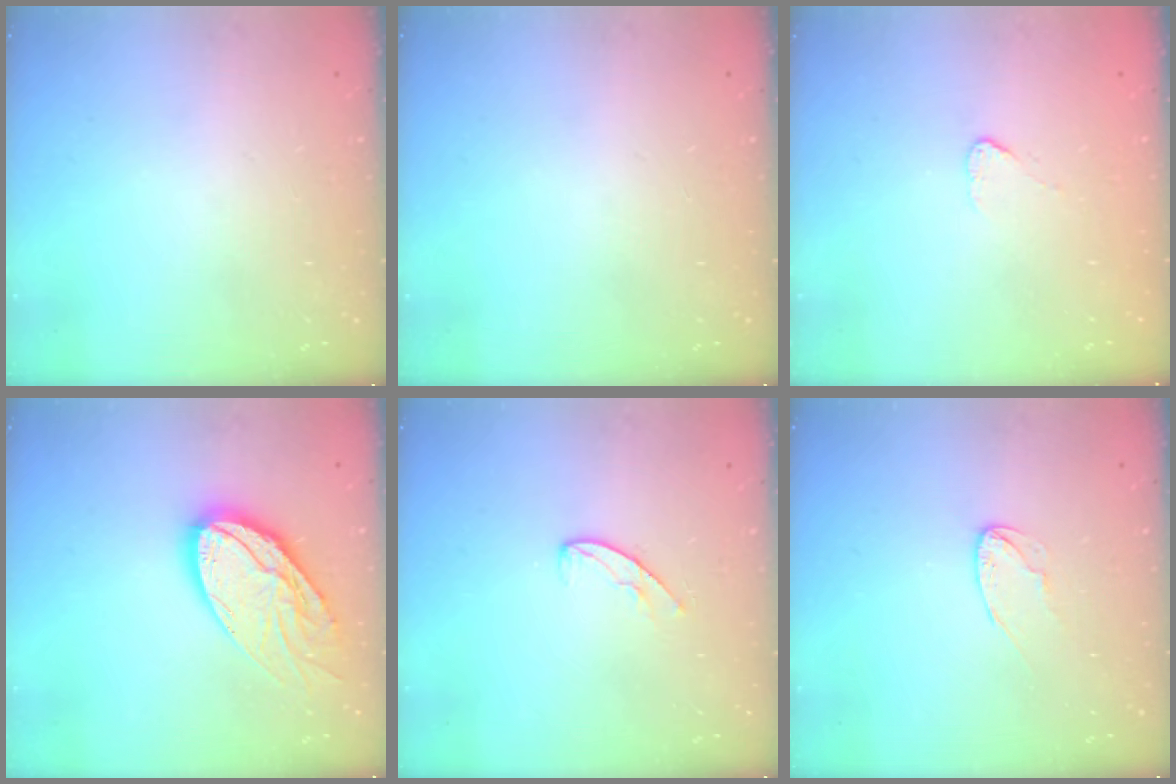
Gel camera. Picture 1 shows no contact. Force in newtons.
{"total": 0.0}
{"total": 2.7, "press": 2.7, "slide": 0.3}
{"total": 17.3, "press": 17.2, "slide": 1.6}
{"total": 6.4, "press": 6.4, "slide": 0.5}
{"total": 6.1, "press": 6.1, "slide": 0.5}